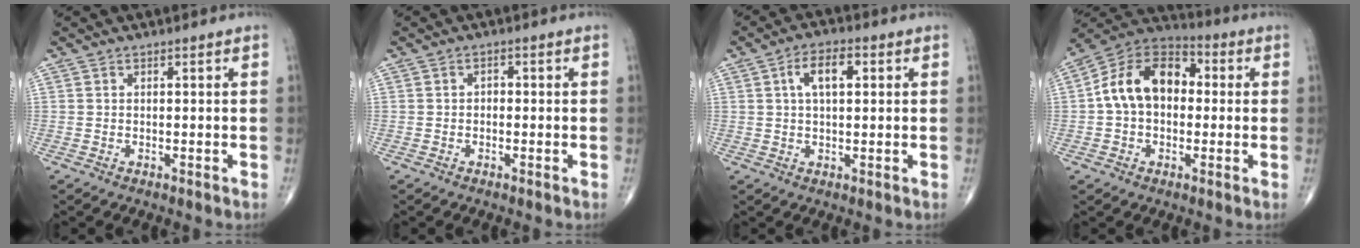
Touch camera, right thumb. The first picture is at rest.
{"total": 1.2, "force": [-0.2, 0.9, 0.7], "torque": [-0.003, 0.005, -0.008]}
{"total": 6.4, "force": [1.7, 3.0, 5.4], "torque": [-0.092, 0.011, 0.027]}
{"total": 14.5, "force": [0.9, 9.9, 10.5], "torque": [-0.160, 0.037, -0.002]}